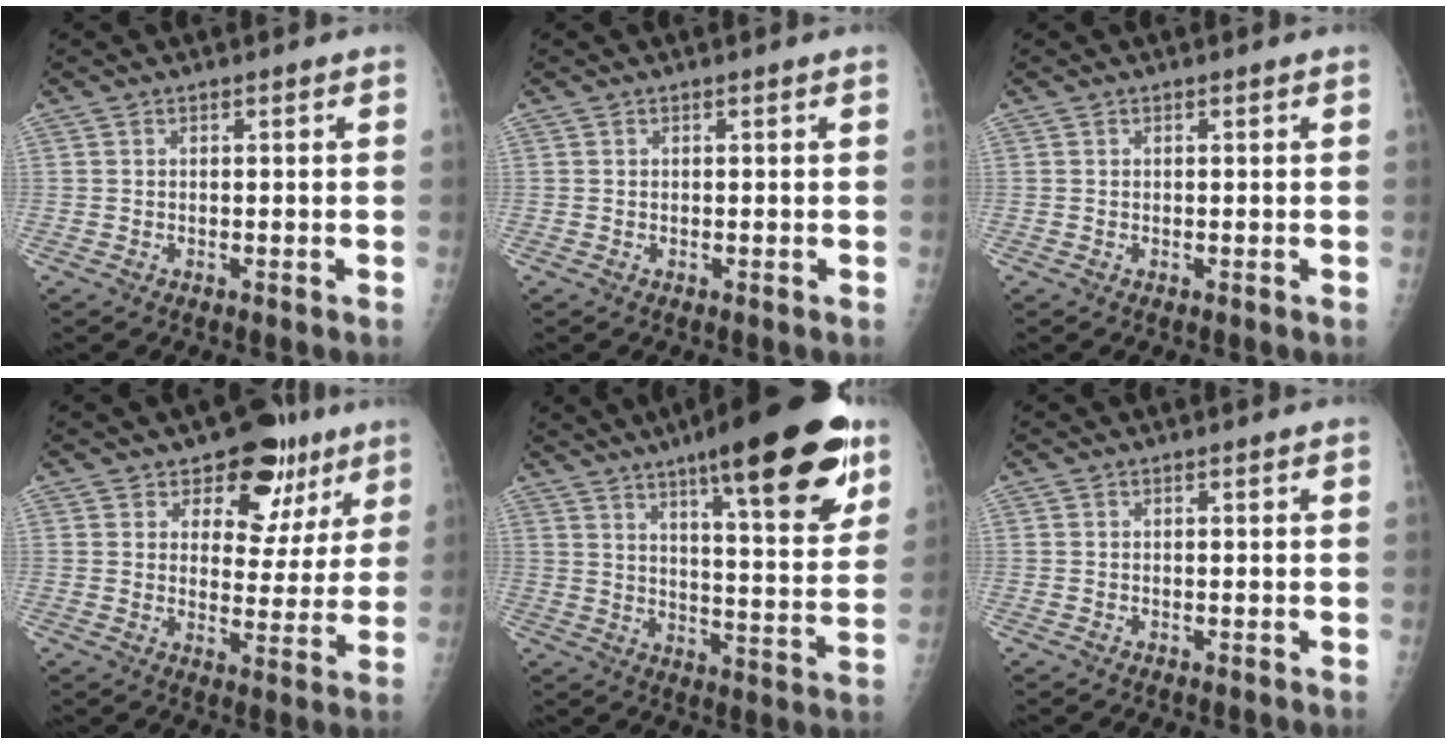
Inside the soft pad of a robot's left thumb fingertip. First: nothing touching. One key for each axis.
{"total": 0.0}
{"total": 0.0}
{"total": 12.5, "fx": 7.5, "fy": 7.8, "fz": 6.4, "tx": -0.024, "ty": -0.029, "tz": 0.103}
{"total": 23.7, "fx": 14.0, "fy": 5.2, "fz": 18.4, "tx": -0.240, "ty": -0.051, "tz": 0.204}
{"total": 0.0}